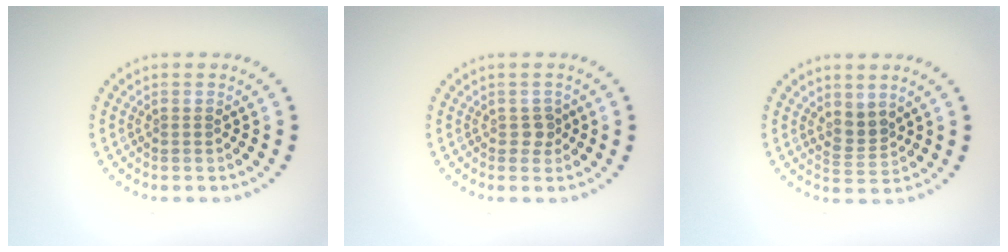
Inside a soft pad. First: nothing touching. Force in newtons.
{"total": 1.1, "press": 1.0, "slide": 0.4}
{"total": 2.1, "press": 1.6, "slide": 1.4}